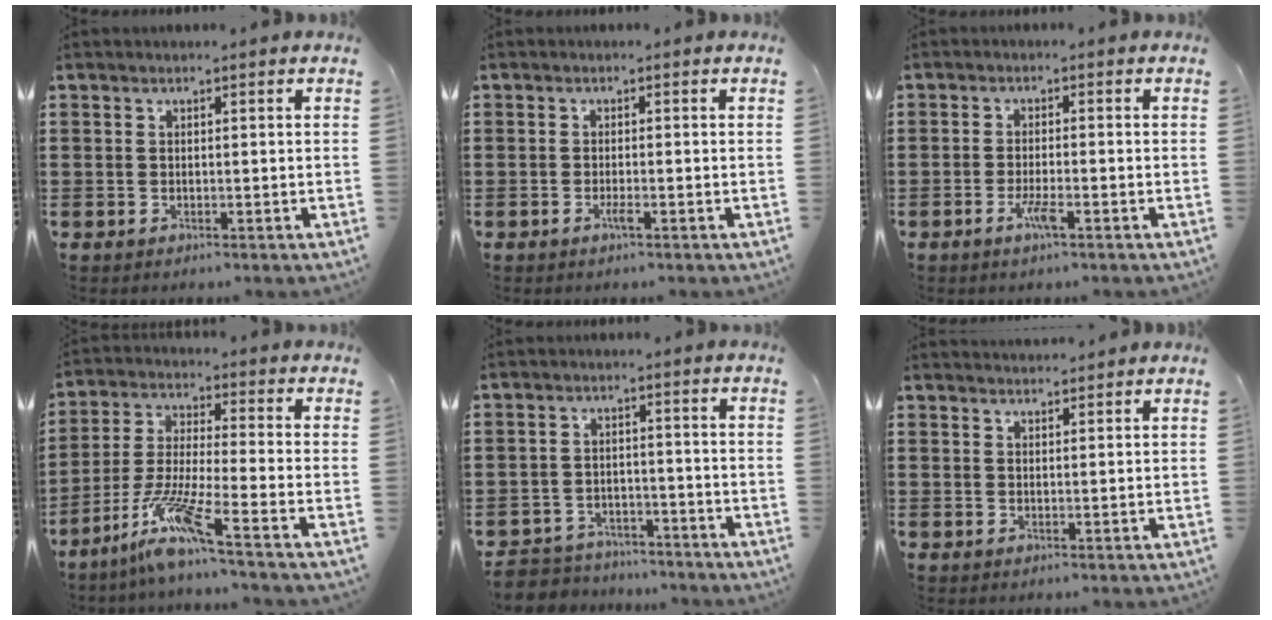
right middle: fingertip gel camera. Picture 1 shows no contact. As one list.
[{"total": 1.4, "force": [-0.7, 0.1, 1.2], "torque": [-0.022, -0.003, -0.012]}, {"total": 3.1, "force": [-1.6, 0.3, 2.7], "torque": [-0.059, -0.006, -0.032]}, {"total": 9.1, "force": [-6.2, 0.3, 6.6], "torque": [-0.142, -0.016, -0.125]}, {"total": 4.2, "force": [-4.0, 1.1, -0.4], "torque": [-0.008, 0.002, -0.089]}, {"total": 1.7, "force": [1.7, 0.0, -0.2], "torque": [-0.001, 0.002, 0.033]}]